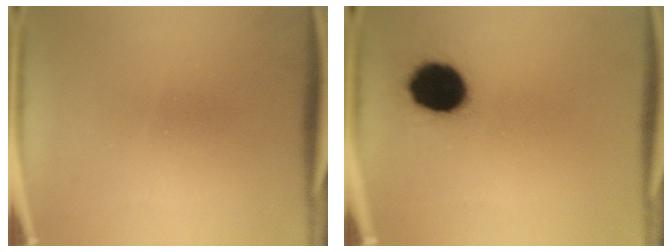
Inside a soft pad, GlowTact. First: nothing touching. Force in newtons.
{"total": 13.9}